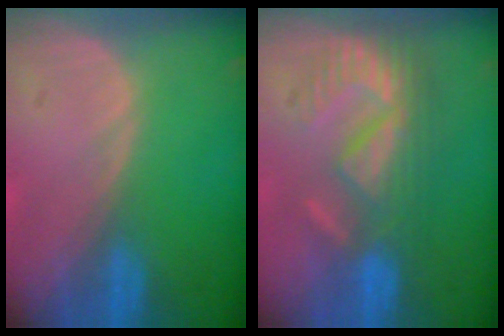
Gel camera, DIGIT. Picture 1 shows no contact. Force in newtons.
{"total": 9.2, "press": 8.0, "slide": 4.6}